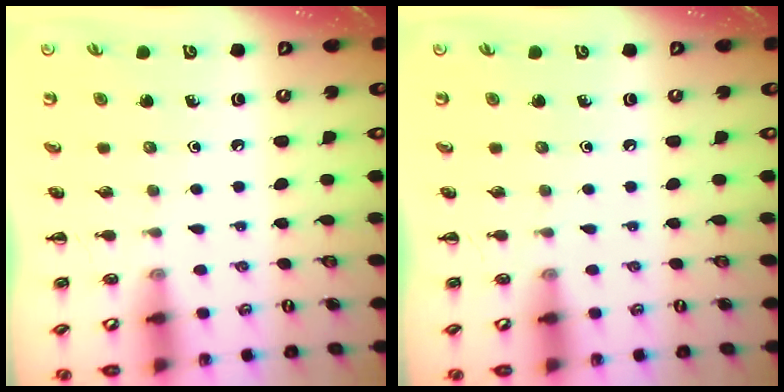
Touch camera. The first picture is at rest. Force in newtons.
{"total": 0.0}